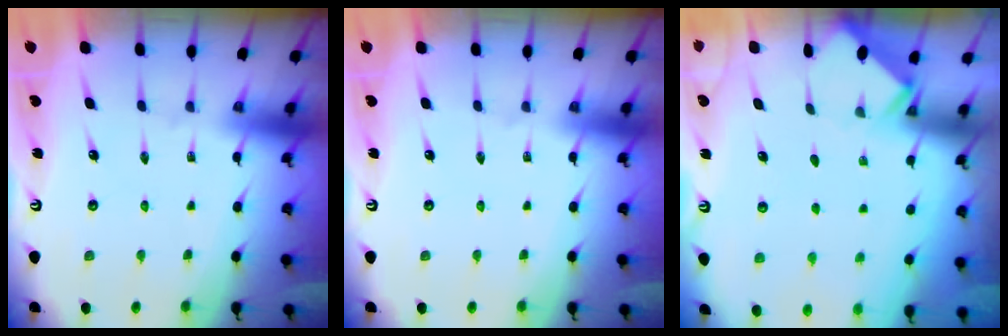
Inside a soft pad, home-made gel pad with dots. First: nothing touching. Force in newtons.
{"total": 0.0}
{"total": 4.2, "press": 4.2, "slide": 0.3}